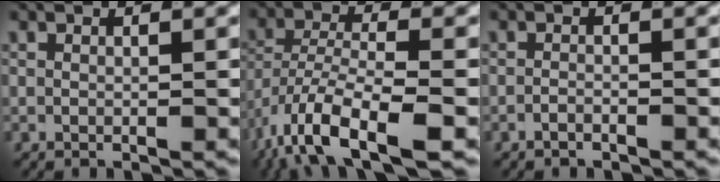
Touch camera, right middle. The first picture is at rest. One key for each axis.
{"total": 8.8, "fx": -5.9, "fy": 3.3, "fz": 5.7, "tx": -0.123, "ty": -0.033, "tz": -0.083}
{"total": 1.0, "fx": -1.0, "fy": 0.1, "fz": 0.2, "tx": -0.004, "ty": -0.003, "tz": -0.020}